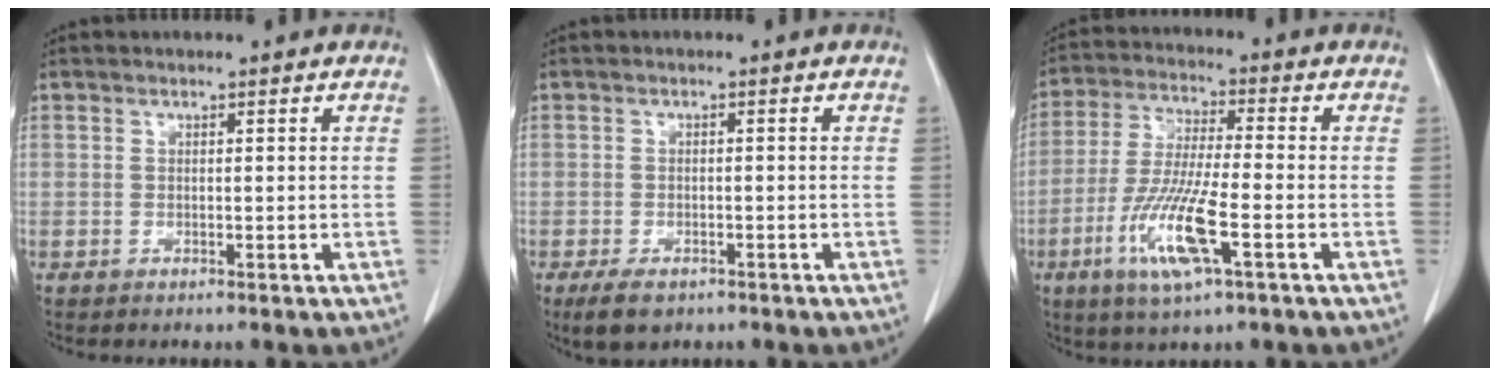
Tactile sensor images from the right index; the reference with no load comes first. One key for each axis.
{"total": 4.8, "fx": -3.1, "fy": 2.5, "fz": 2.6, "tx": -0.050, "ty": -0.005, "tz": -0.045}
{"total": 12.3, "fx": -4.8, "fy": 1.6, "fz": 11.2, "tx": -0.231, "ty": -0.020, "tz": -0.089}